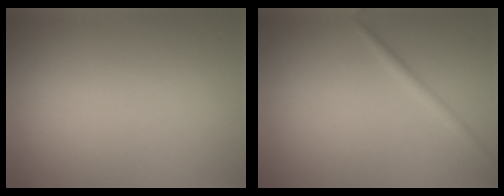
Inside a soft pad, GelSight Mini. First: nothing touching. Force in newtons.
{"total": 1.2, "press": 1.2, "slide": 0.0}